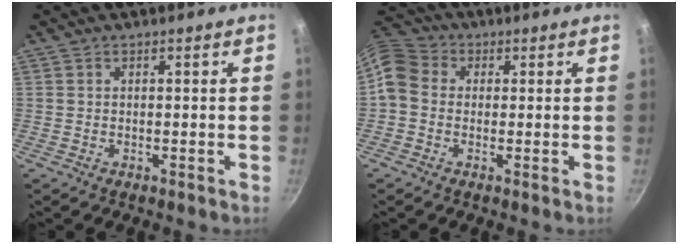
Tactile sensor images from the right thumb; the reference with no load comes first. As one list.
[{"total": 7.3, "force": [-0.1, 6.2, 3.9], "torque": [-0.065, 0.019, -0.022]}]